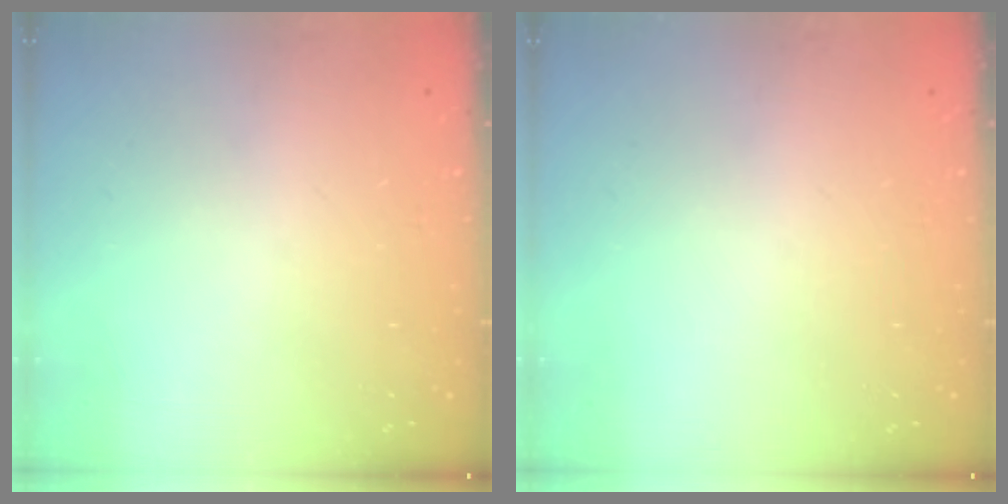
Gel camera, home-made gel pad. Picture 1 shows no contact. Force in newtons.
{"total": 0.0}